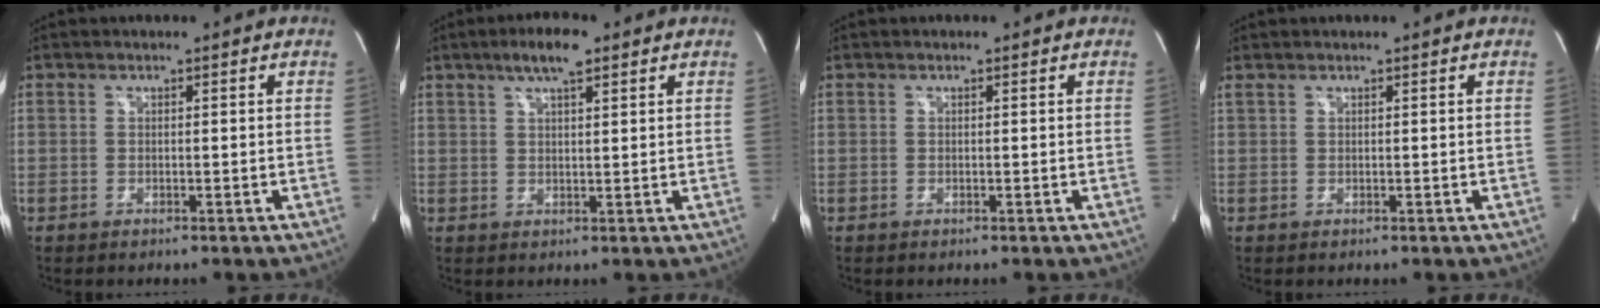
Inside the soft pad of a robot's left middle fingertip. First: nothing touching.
{"total": 5.2, "force": [3.3, 1.2, 3.8], "torque": [-0.071, 0.008, 0.055]}
{"total": 0.0}
{"total": 0.6, "force": [0.6, 0.0, 0.1], "torque": [-0.016, 0.010, 0.020]}